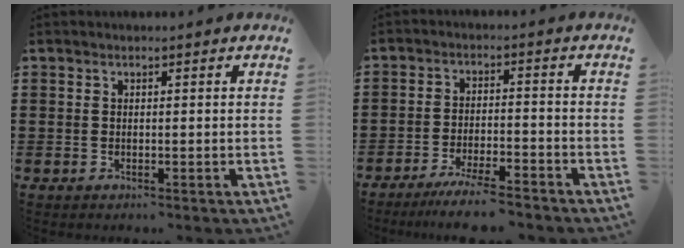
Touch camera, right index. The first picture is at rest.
{"total": 6.6, "force": [-6.0, 0.2, 2.7], "torque": [-0.055, -0.003, -0.116]}